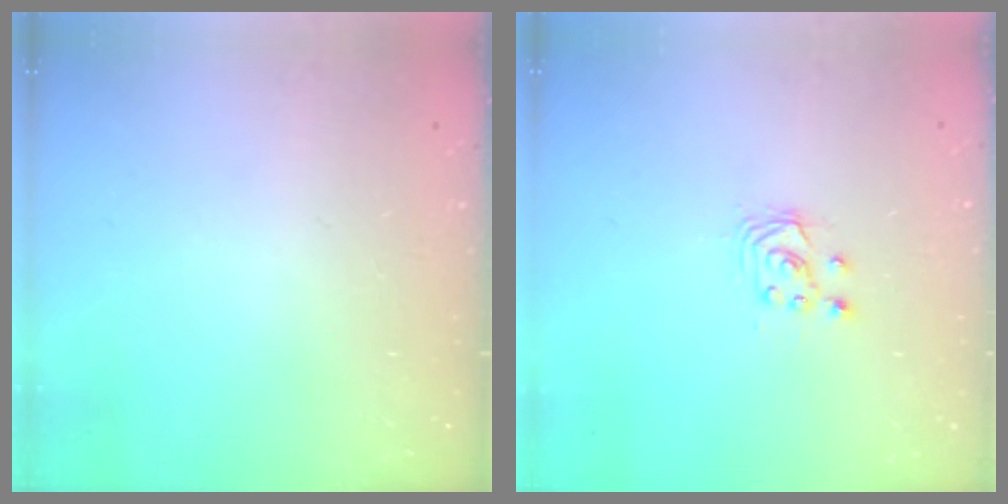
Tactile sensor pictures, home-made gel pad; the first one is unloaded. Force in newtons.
{"total": 2.9, "press": 2.9, "slide": 0.2}